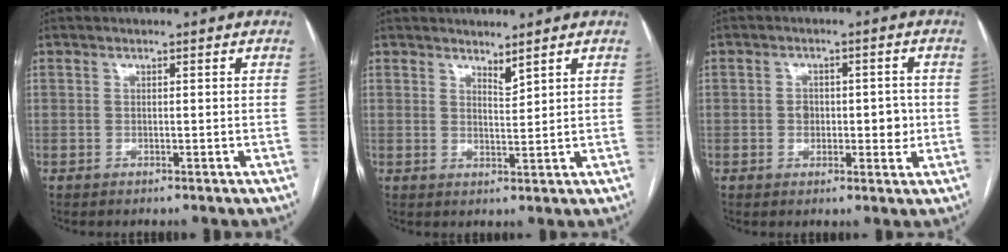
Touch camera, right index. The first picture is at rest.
{"total": 2.0, "force": [1.8, 0.1, 0.8], "torque": [-0.017, -0.012, 0.037]}
{"total": 4.6, "force": [-0.3, 2.9, 3.6], "torque": [-0.042, 0.009, 0.001]}